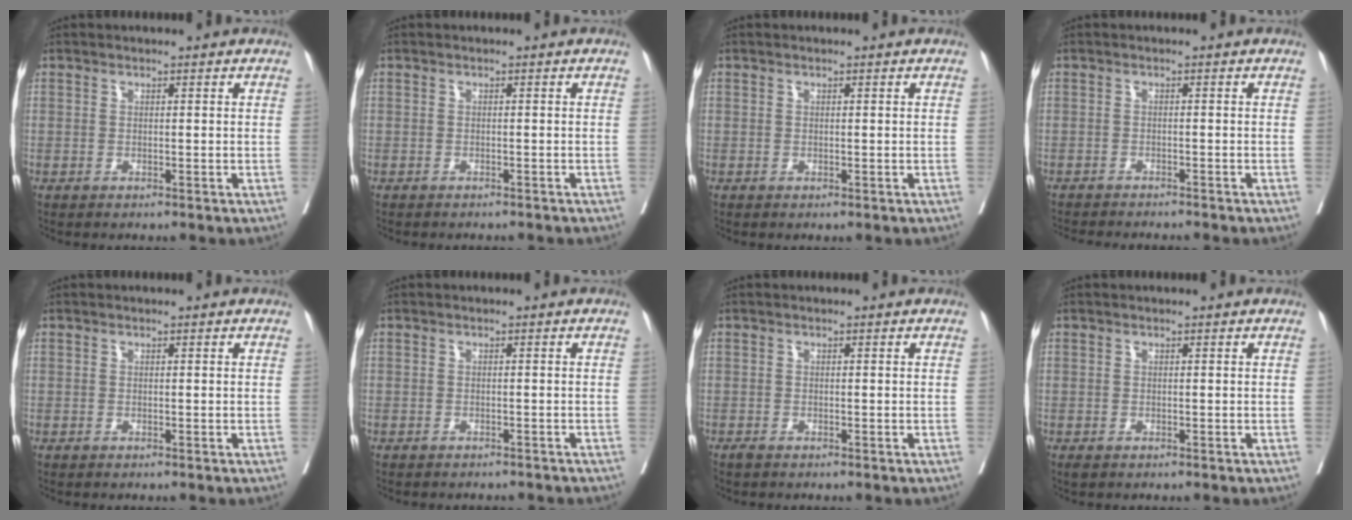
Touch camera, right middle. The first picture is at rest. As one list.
[{"total": 4.3, "force": [-3.9, 0.8, 1.6], "torque": [-0.020, -0.006, -0.047]}, {"total": 0.0}, {"total": 8.0, "force": [-7.4, 0.4, 3.0], "torque": [-0.027, -0.013, -0.102]}, {"total": 0.0}, {"total": 5.8, "force": [-5.4, 1.4, 1.8], "torque": [-0.021, -0.004, -0.060]}, {"total": 0.5, "force": [-0.5, 0.1, 0.2], "torque": [-0.011, -0.003, -0.011]}, {"total": 0.7, "force": [-0.5, 0.3, 0.3], "torque": [-0.006, -0.002, -0.004]}]